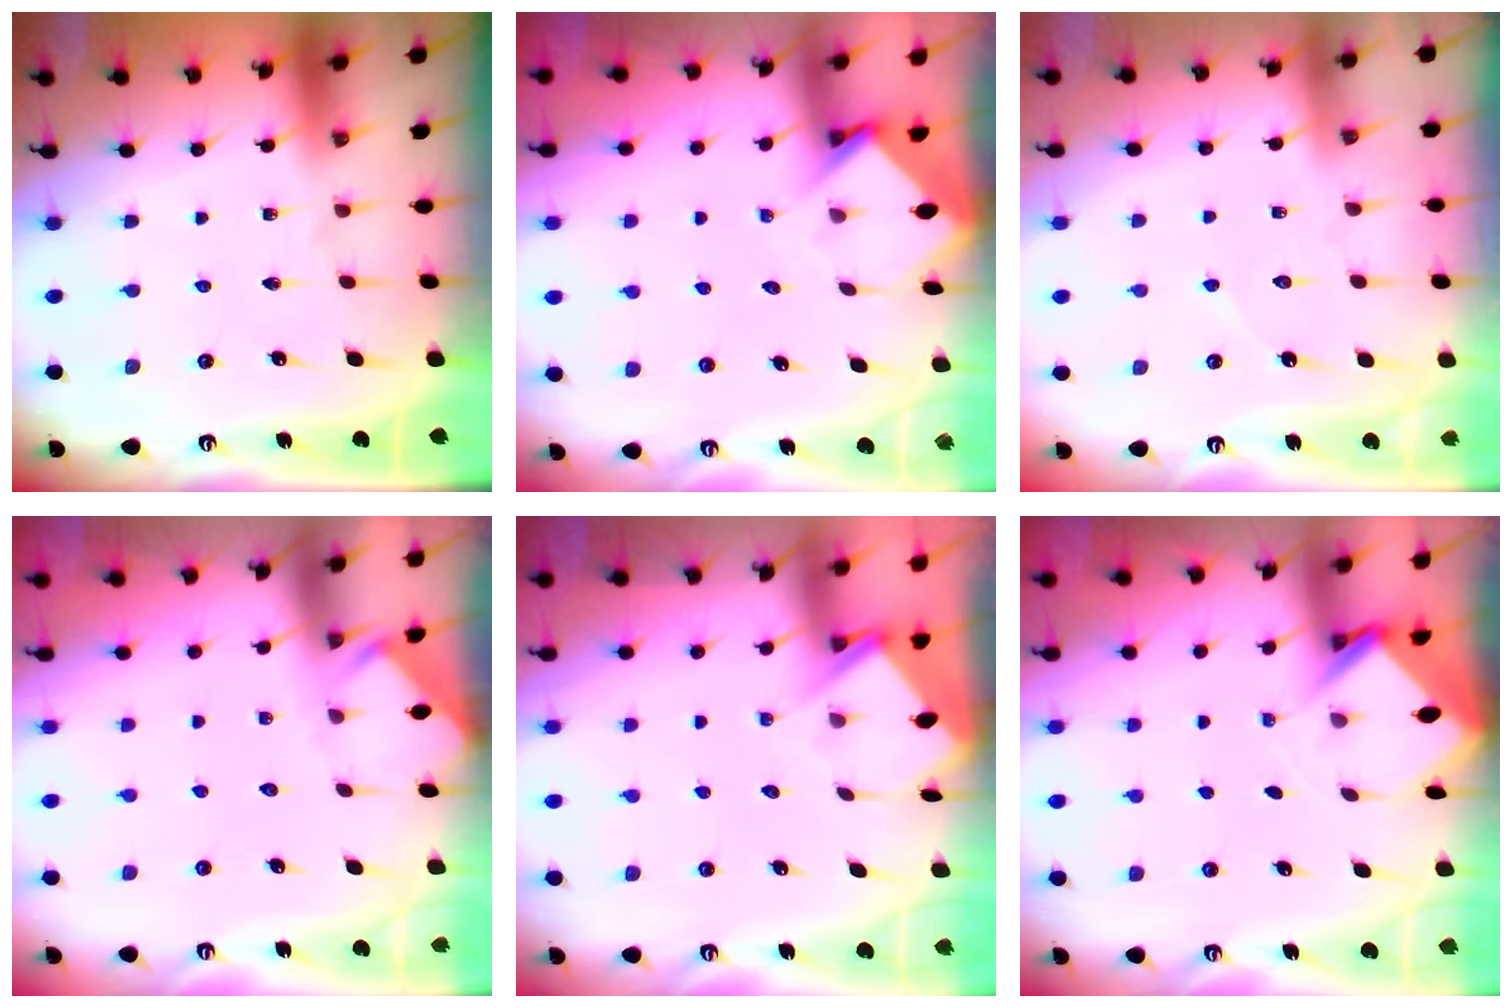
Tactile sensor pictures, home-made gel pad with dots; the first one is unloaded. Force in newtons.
{"total": 3.7, "press": 3.7, "slide": 0.2}
{"total": 3.8, "press": 3.8, "slide": 0.3}
{"total": 4.4, "press": 4.4, "slide": 0.4}
{"total": 3.9, "press": 3.9, "slide": 0.4}
{"total": 2.9, "press": 2.9, "slide": 0.2}